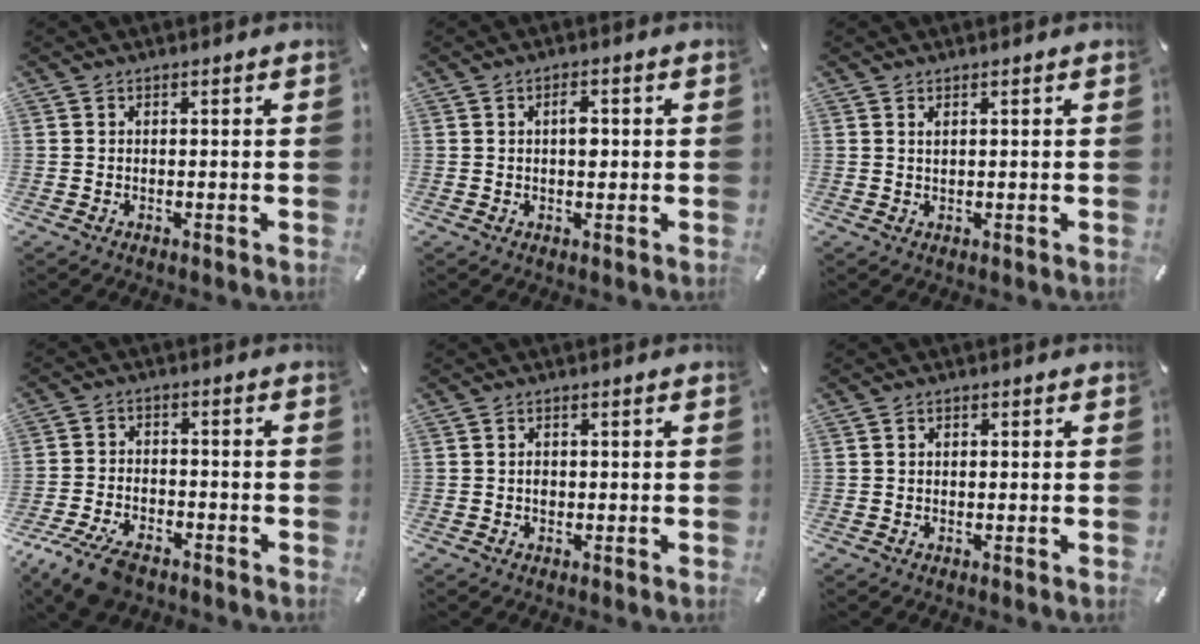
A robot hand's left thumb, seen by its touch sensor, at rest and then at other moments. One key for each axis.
{"total": 3.1, "fx": 0.4, "fy": 1.7, "fz": 2.6, "tx": -0.036, "ty": 0.000, "tz": 0.001}
{"total": 0.8, "fx": 0.3, "fy": 0.2, "fz": 0.7, "tx": -0.013, "ty": 0.000, "tz": 0.005}
{"total": 8.9, "fx": -6.2, "fy": 4.1, "fz": 4.9, "tx": -0.105, "ty": 0.024, "tz": -0.115}
{"total": 1.6, "fx": -0.2, "fy": 1.2, "fz": 0.9, "tx": -0.020, "ty": 0.005, "tz": -0.005}
{"total": 0.9, "fx": -0.1, "fy": 0.8, "fz": 0.5, "tx": -0.008, "ty": 0.006, "tz": -0.003}